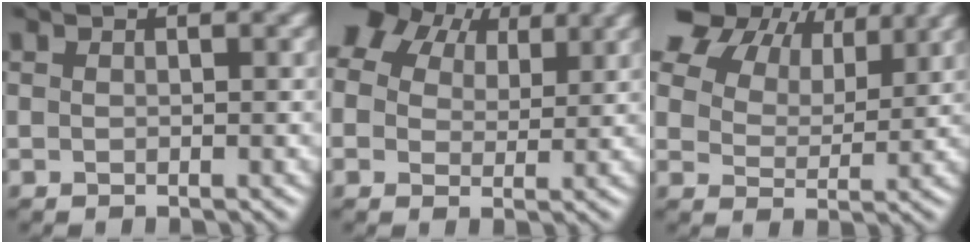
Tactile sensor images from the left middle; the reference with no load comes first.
{"total": 8.7, "force": [5.4, 5.1, 4.6], "torque": [-0.094, 0.022, 0.081]}
{"total": 9.9, "force": [7.0, 5.3, 4.6], "torque": [-0.117, 0.022, 0.117]}